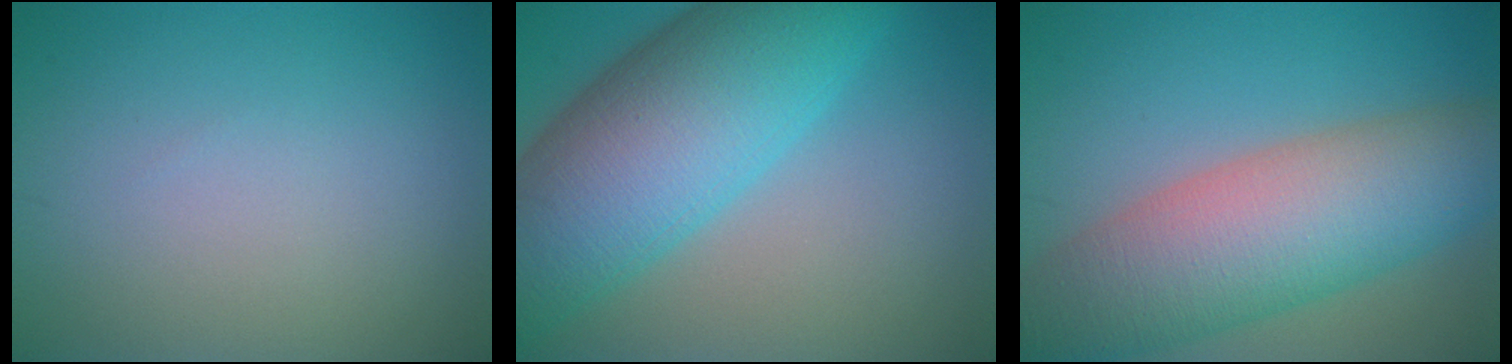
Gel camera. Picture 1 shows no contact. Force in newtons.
{"total": 12.8, "press": 12.8, "slide": 0.5}
{"total": 11.0, "press": 10.9, "slide": 0.8}